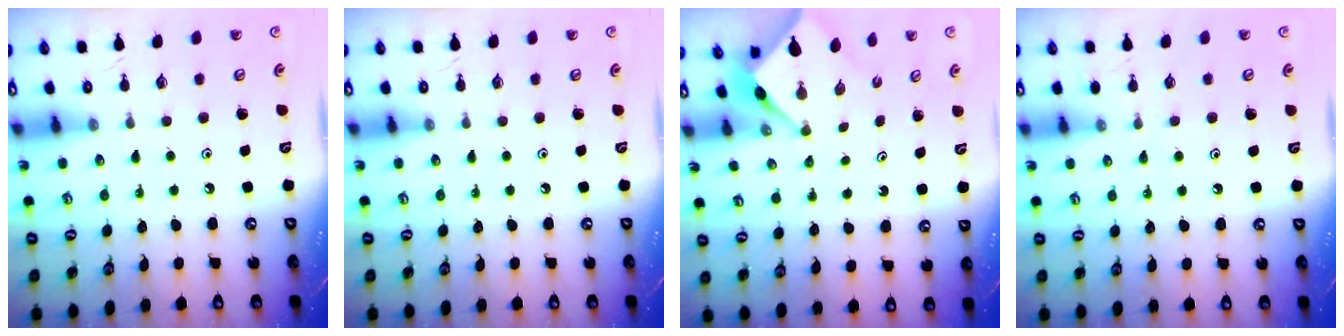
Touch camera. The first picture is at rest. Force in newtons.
{"total": 0.0}
{"total": 3.3, "press": 3.3, "slide": 0.2}
{"total": 4.4, "press": 4.3, "slide": 0.7}